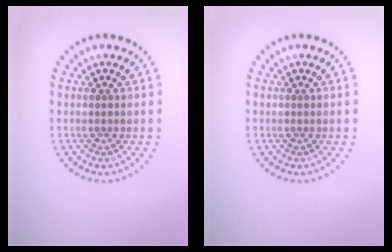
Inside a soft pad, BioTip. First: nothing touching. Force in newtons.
{"total": 0.0}